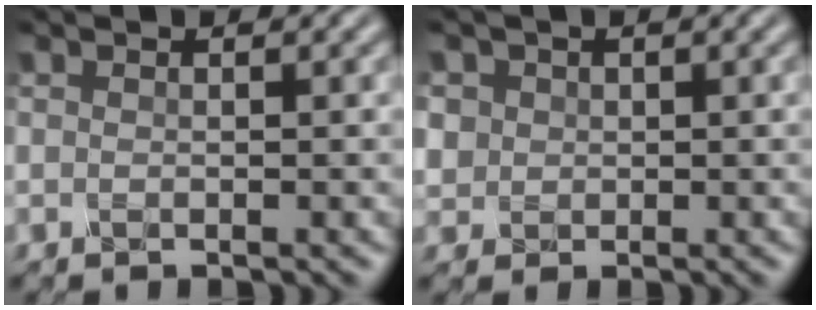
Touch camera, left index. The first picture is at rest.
{"total": 2.9, "force": [1.0, 2.6, 0.8], "torque": [-0.019, 0.010, 0.021]}